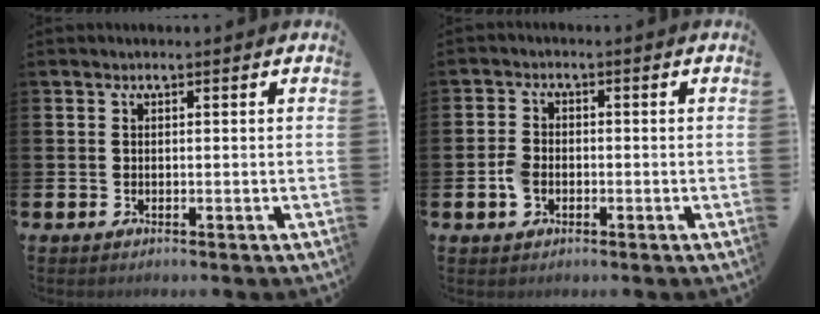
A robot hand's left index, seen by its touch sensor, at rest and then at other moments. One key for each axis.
{"total": 2.9, "fx": -0.8, "fy": 2.1, "fz": 1.8, "tx": -0.033, "ty": 0.006, "tz": -0.014}